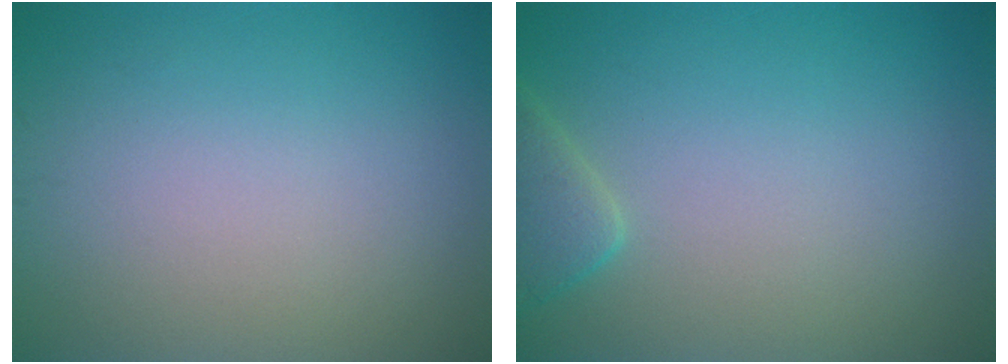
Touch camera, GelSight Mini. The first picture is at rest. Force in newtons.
{"total": 2.4, "press": 2.4, "slide": 0.3}